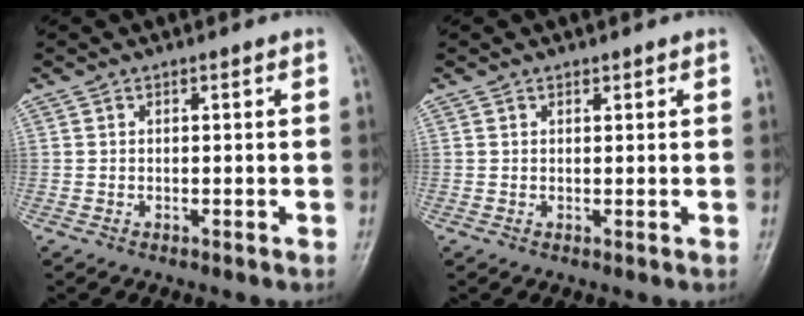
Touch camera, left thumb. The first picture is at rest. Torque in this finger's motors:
{"motor_torque": [-0.16, 0.00, -0.04, -0.04, -0.04]}